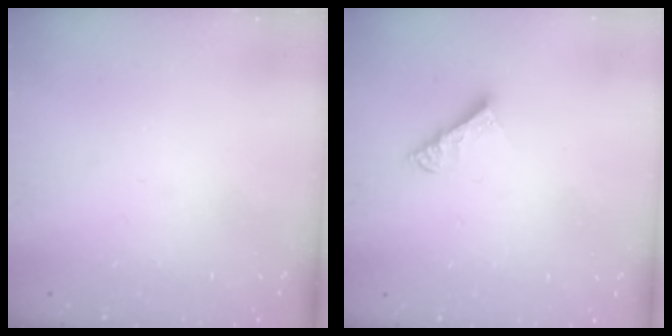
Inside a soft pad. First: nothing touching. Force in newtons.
{"total": 6.1, "press": 6.1, "slide": 0.4}